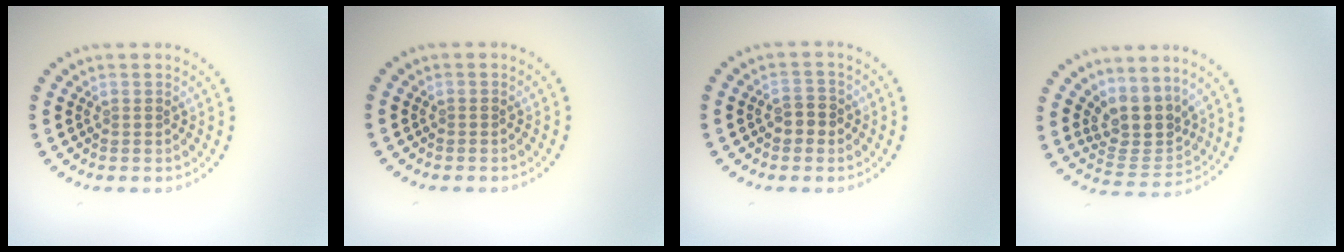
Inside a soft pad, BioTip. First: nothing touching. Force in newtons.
{"total": 0.0}
{"total": 1.8, "press": 1.8, "slide": 0.5}
{"total": 3.8, "press": 3.0, "slide": 2.3}